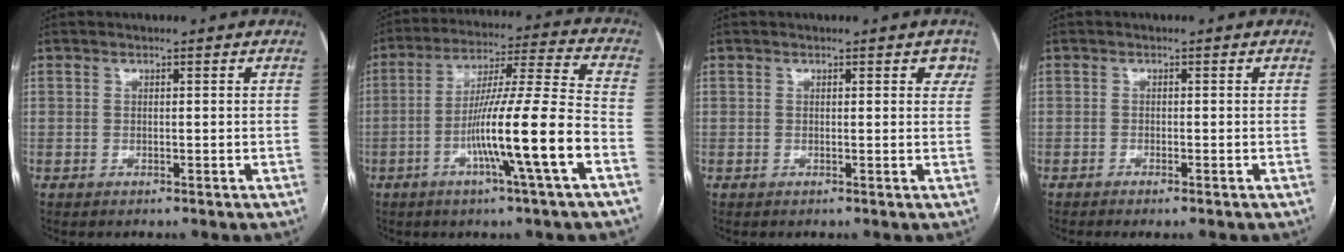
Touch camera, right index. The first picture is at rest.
{"total": 15.2, "force": [-5.4, -1.3, 14.2], "torque": [-0.247, -0.002, -0.096]}
{"total": 2.2, "force": [1.1, 1.2, 1.5], "torque": [-0.008, 0.006, 0.007]}
{"total": 1.5, "force": [-1.2, 0.1, 0.9], "torque": [-0.015, -0.002, -0.016]}